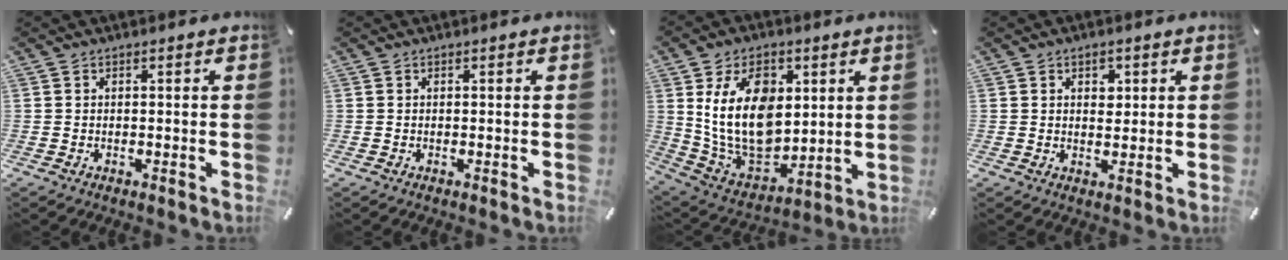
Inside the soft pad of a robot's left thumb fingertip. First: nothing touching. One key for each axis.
{"total": 0.0}
{"total": 20.3, "fx": 4.4, "fy": 13.9, "fz": 14.1, "tx": -0.287, "ty": -0.026, "tz": 0.079}
{"total": 3.1, "fx": 1.1, "fy": 2.4, "fz": 1.7, "tx": -0.007, "ty": -0.007, "tz": 0.010}